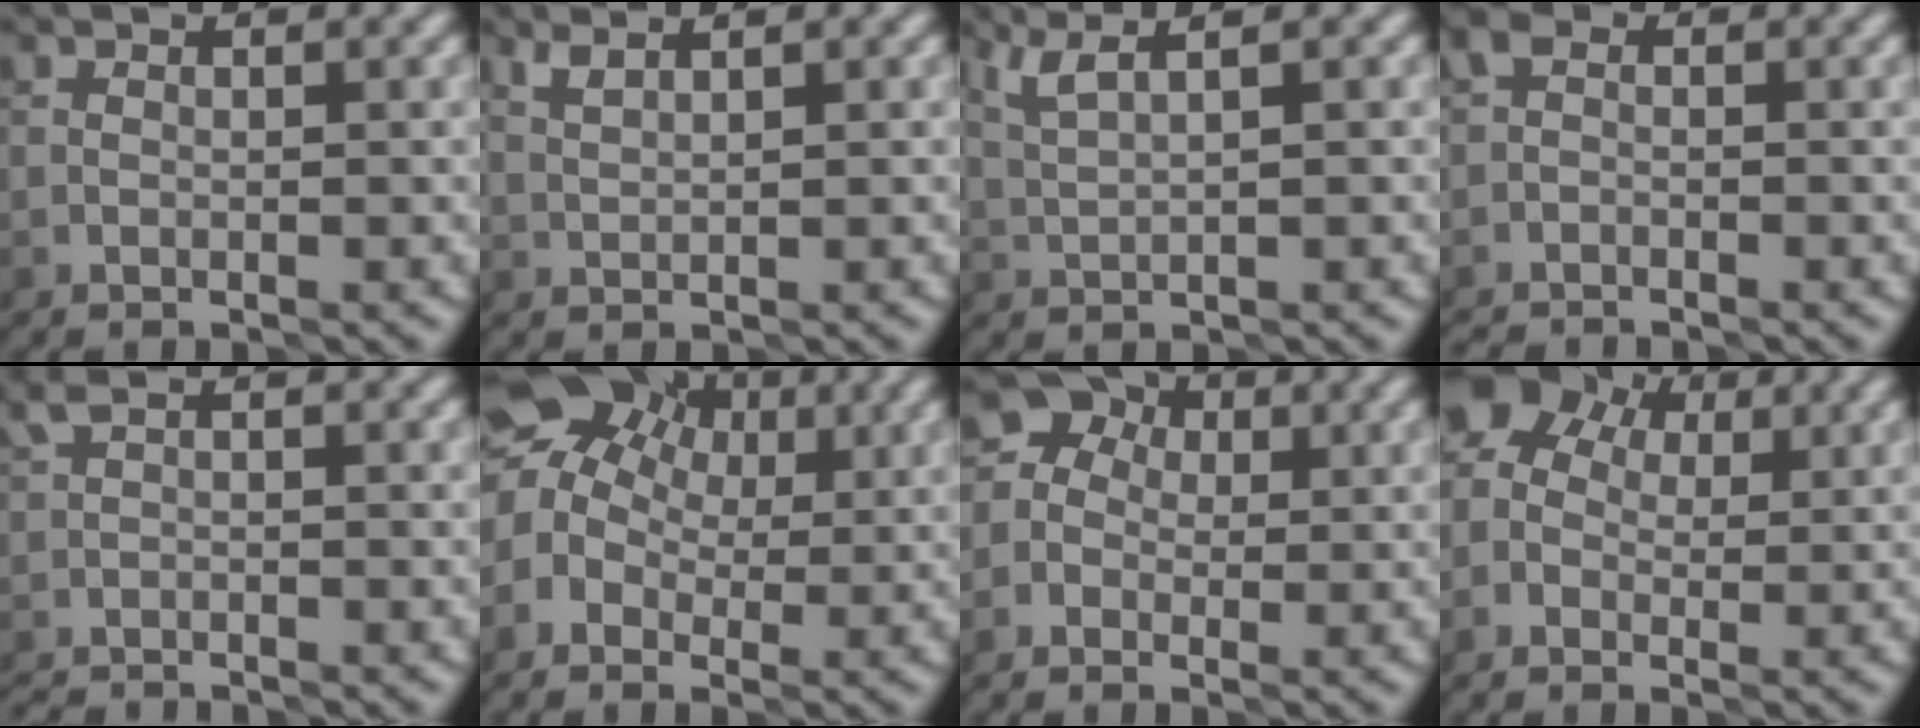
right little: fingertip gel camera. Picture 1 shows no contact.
{"total": 1.3, "force": [1.2, 0.1, 0.5], "torque": [-0.004, 0.005, 0.025]}
{"total": 2.9, "force": [2.1, 0.6, 2.0], "torque": [-0.028, 0.012, 0.035]}
{"total": 1.6, "force": [-1.6, 0.3, 0.3], "torque": [-0.007, -0.006, -0.039]}
{"total": 1.6, "force": [-1.5, 0.1, 0.5], "torque": [-0.006, -0.012, -0.032]}
{"total": 8.2, "force": [2.7, 6.3, 4.6], "torque": [-0.070, 0.041, 0.023]}
{"total": 5.9, "force": [1.0, 5.2, 2.5], "torque": [-0.009, 0.038, -0.025]}
{"total": 7.2, "force": [2.0, 5.5, 4.3], "torque": [-0.072, 0.039, 0.011]}